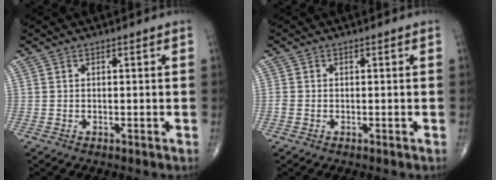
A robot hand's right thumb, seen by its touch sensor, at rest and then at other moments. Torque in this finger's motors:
{"motor_torque": [0.44, -0.36, 0.21, 0.06, 0.02]}